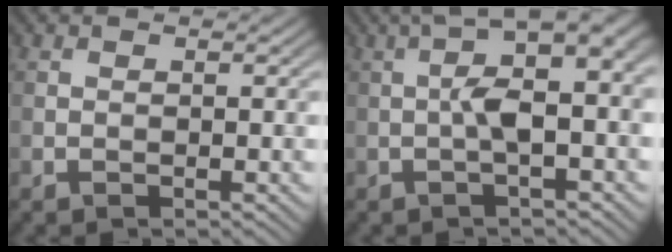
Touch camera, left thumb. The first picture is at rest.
{"total": 6.5, "force": [0.3, 1.8, 6.3], "torque": [-0.111, 0.023, -0.003]}